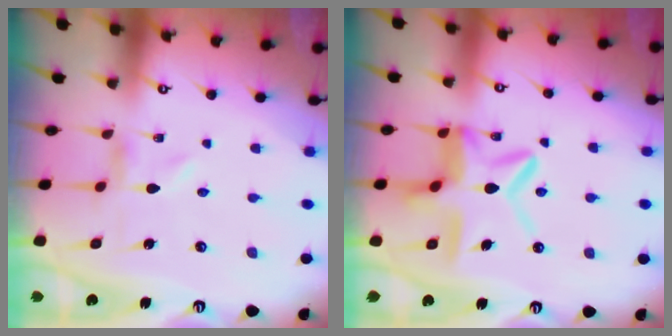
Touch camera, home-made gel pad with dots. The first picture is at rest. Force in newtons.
{"total": 12.7, "press": 12.6, "slide": 1.0}